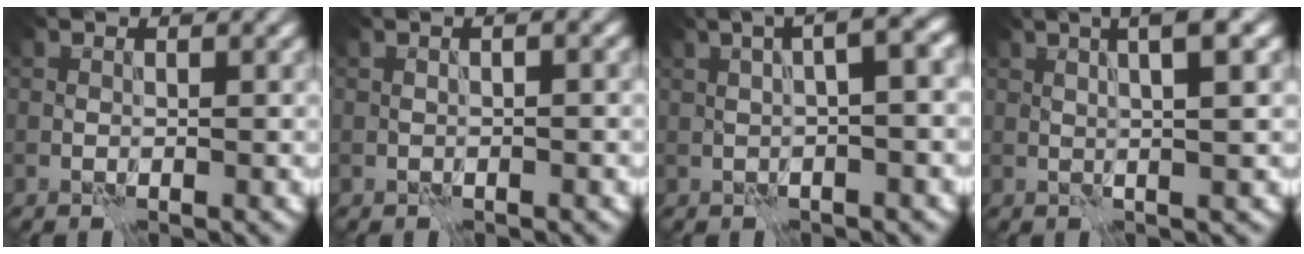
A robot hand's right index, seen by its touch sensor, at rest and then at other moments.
{"total": 1.3, "force": [0.2, 0.5, 1.2], "torque": [-0.016, 0.004, -0.004]}
{"total": 5.7, "force": [1.9, 1.7, 5.1], "torque": [-0.055, 0.028, 0.026]}
{"total": 4.9, "force": [1.9, 1.2, 4.3], "torque": [-0.048, 0.021, 0.018]}